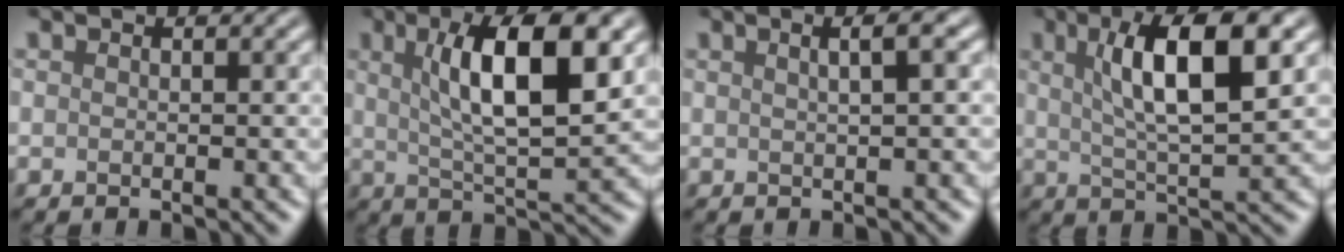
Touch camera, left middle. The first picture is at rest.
{"total": 8.7, "force": [2.3, 2.4, 8.1], "torque": [-0.121, 0.000, 0.045]}
{"total": 3.3, "force": [1.2, 1.4, 2.8], "torque": [-0.011, 0.019, -0.009]}
{"total": 7.8, "force": [2.1, 1.9, 7.3], "torque": [-0.113, 0.004, 0.042]}